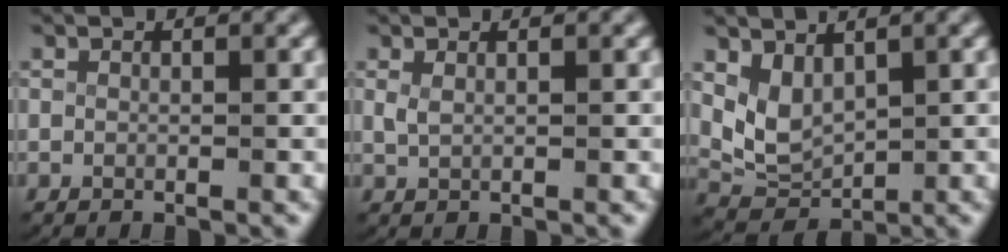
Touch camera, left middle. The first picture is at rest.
{"total": 0.8, "force": [0.4, 0.3, 0.6], "torque": [-0.023, -0.009, 0.018]}
{"total": 6.5, "force": [0.9, 5.5, 3.3], "torque": [-0.088, -0.021, 0.021]}